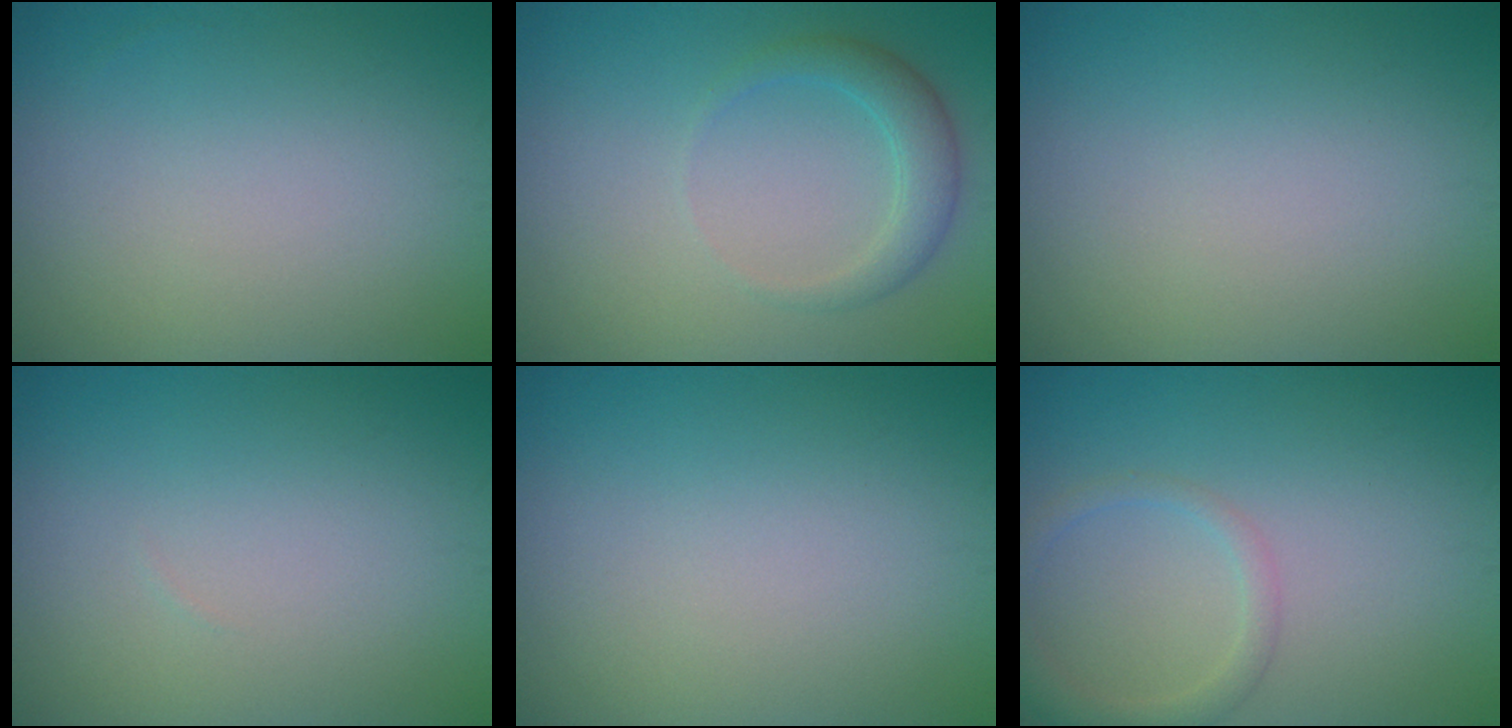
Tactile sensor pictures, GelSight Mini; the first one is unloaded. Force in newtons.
{"total": 2.7, "press": 2.7, "slide": 0.1}
{"total": 0.0}
{"total": 0.0}
{"total": 0.0}
{"total": 2.1, "press": 2.1, "slide": 0.1}